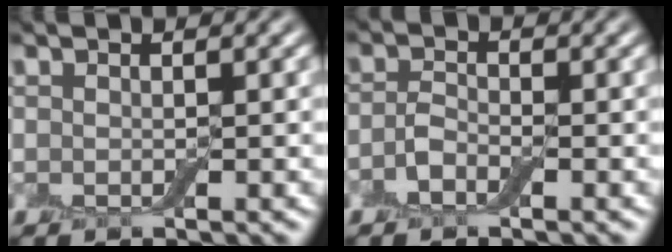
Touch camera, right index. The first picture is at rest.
{"total": 1.2, "force": [-0.9, 0.6, 0.6], "torque": [-0.013, 0.006, -0.023]}